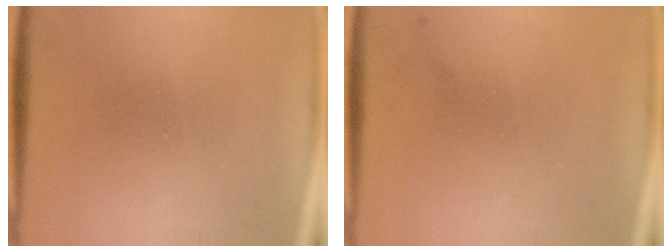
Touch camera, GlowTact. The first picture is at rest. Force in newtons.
{"total": 1.1}